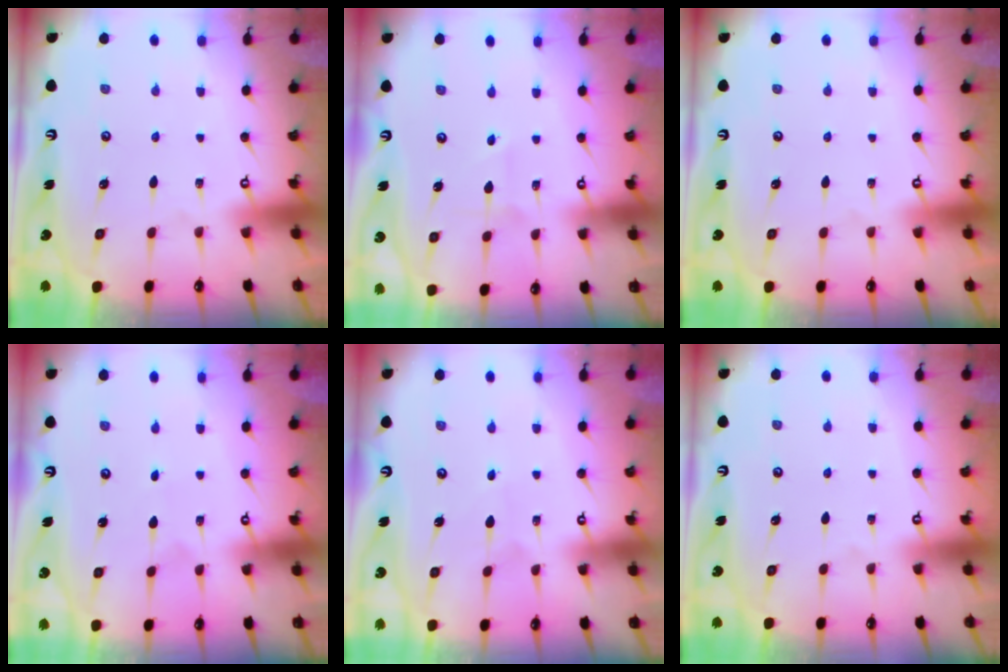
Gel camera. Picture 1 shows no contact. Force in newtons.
{"total": 2.3, "press": 2.3, "slide": 0.3}
{"total": 0.0}
{"total": 0.7, "press": 0.7, "slide": 0.0}
{"total": 2.6, "press": 2.6, "slide": 0.2}
{"total": 0.9, "press": 0.9, "slide": 0.2}